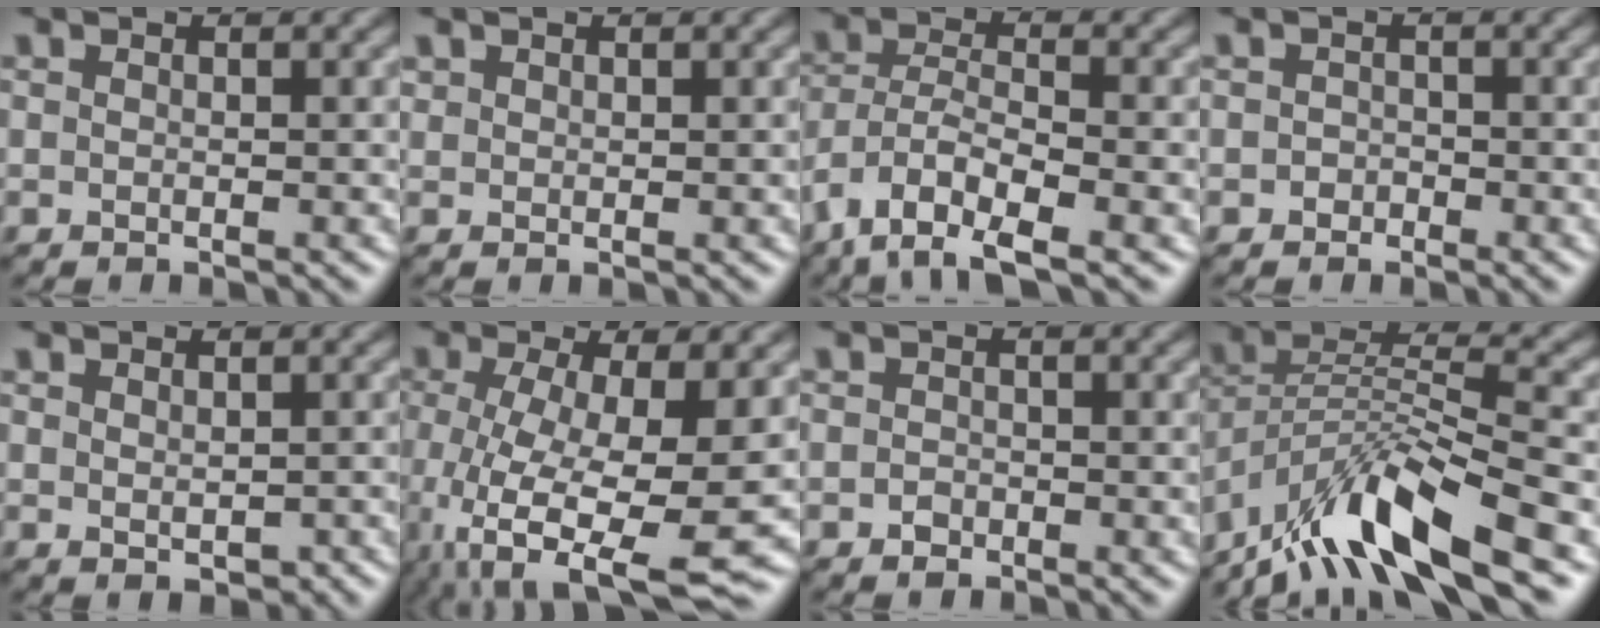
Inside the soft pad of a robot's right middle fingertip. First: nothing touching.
{"total": 0.7, "force": [0.7, 0.2, 0.0], "torque": [0.002, 0.002, 0.016]}
{"total": 7.6, "force": [-4.6, 2.8, 5.3], "torque": [-0.098, -0.002, -0.091]}
{"total": 0.7, "force": [-0.4, 0.6, 0.0], "torque": [0.003, 0.002, -0.005]}
{"total": 1.4, "force": [0.1, 0.8, 1.1], "torque": [-0.017, -0.006, 0.010]}
{"total": 10.8, "force": [-3.0, 3.5, 9.7], "torque": [-0.181, -0.027, -0.042]}
{"total": 0.8, "force": [-0.4, 0.7, 0.3], "torque": [-0.006, 0.001, -0.007]}
{"total": 10.9, "force": [-7.6, 2.8, 7.3], "torque": [-0.129, 0.005, -0.155]}